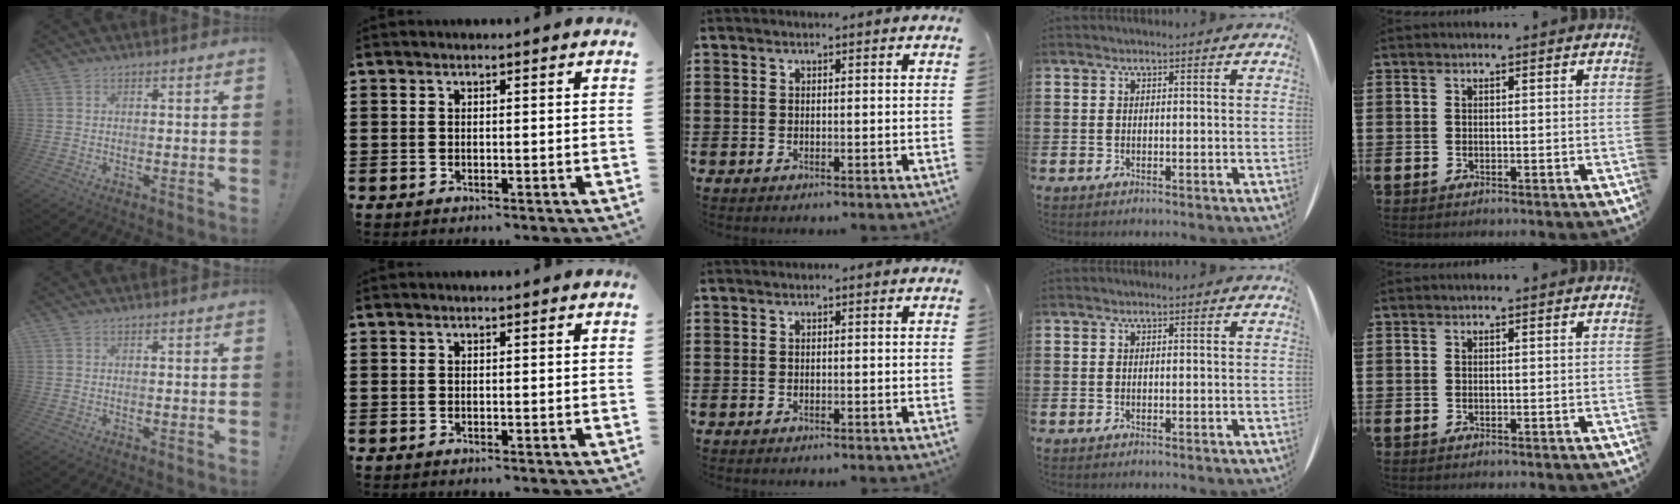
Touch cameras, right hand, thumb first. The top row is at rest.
{}